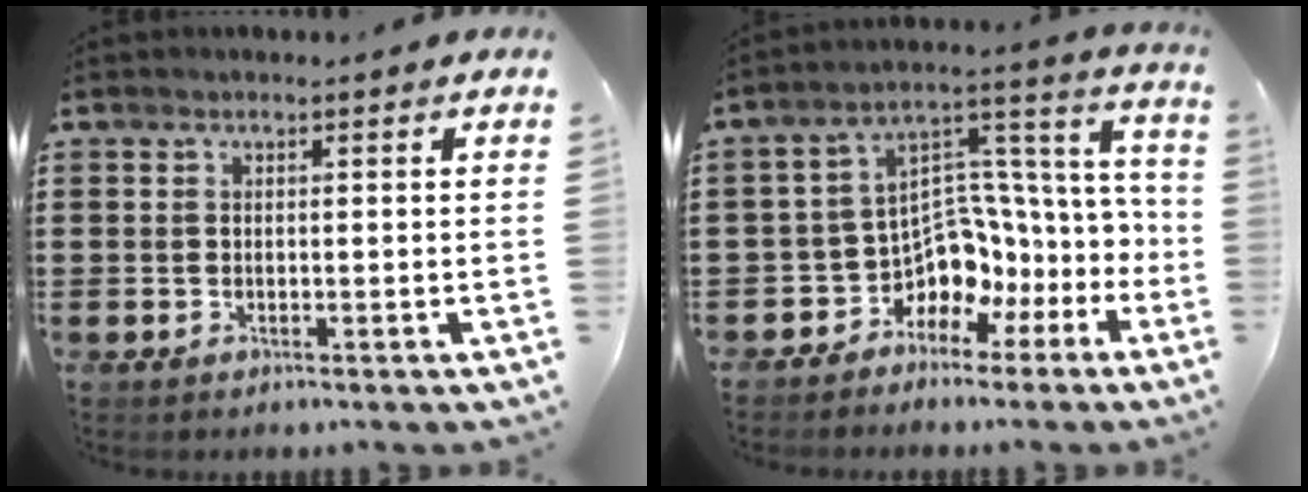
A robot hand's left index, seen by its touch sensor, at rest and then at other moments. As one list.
[{"total": 6.8, "force": [-3.0, 5.5, 2.7], "torque": [-0.073, -0.034, -0.054]}]